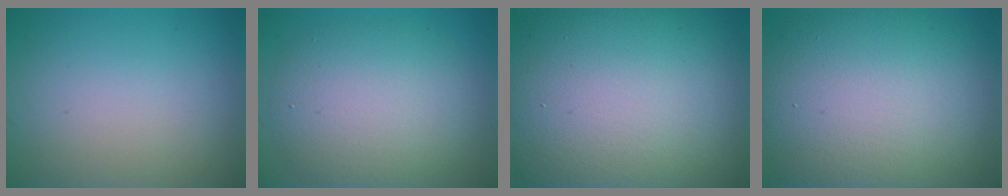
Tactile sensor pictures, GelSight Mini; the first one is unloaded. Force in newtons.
{"total": 7.1, "press": 7.1, "slide": 0.1}
{"total": 18.7, "press": 18.7, "slide": 1.0}
{"total": 14.7, "press": 14.6, "slide": 0.8}